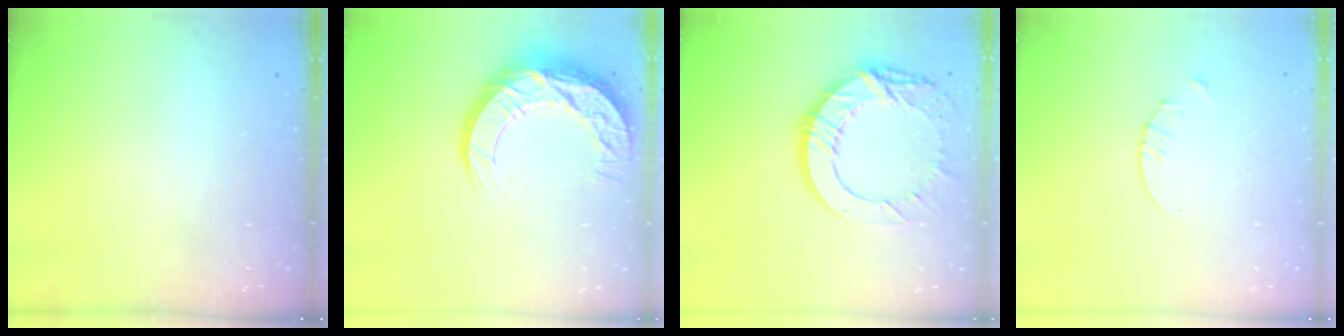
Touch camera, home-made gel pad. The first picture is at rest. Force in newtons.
{"total": 15.4, "press": 15.3, "slide": 1.0}
{"total": 16.0, "press": 15.9, "slide": 1.4}
{"total": 1.3, "press": 1.3, "slide": 0.2}